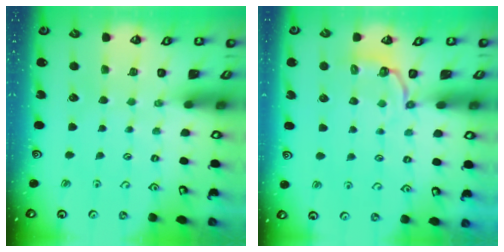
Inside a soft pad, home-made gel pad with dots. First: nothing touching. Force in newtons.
{"total": 3.1, "press": 1.6, "slide": 2.6}